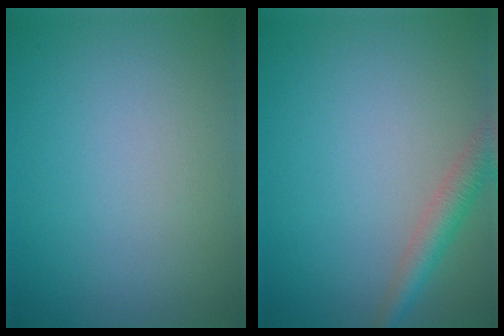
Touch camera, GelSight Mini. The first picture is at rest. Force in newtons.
{"total": 2.8, "press": 2.8, "slide": 0.1}